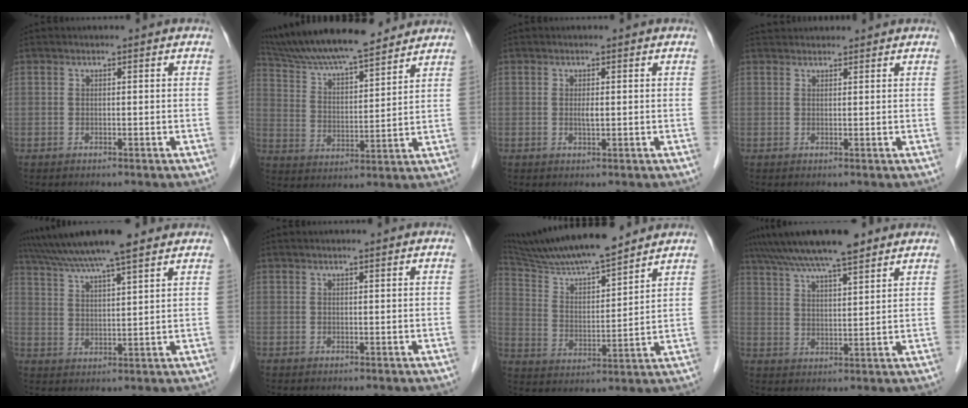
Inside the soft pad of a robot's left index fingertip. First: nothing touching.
{"total": 18.5, "force": [16.4, 2.7, 8.1], "torque": [-0.145, 0.025, 0.274]}
{"total": 1.1, "force": [0.1, 0.2, 1.1], "torque": [-0.024, -0.002, 0.002]}
{"total": 3.6, "force": [3.5, 0.7, 0.5], "torque": [-0.009, 0.036, 0.055]}
{"total": 13.5, "force": [11.4, 0.7, 7.3], "torque": [-0.127, 0.033, 0.179]}
{"total": 0.7, "force": [0.6, 0.0, 0.4], "torque": [-0.007, 0.005, 0.010]}
{"total": 15.3, "force": [13.8, 1.0, 6.5], "torque": [-0.124, 0.011, 0.242]}
{"total": 12.4, "force": [10.1, 1.6, 7.1], "torque": [-0.120, 0.033, 0.166]}